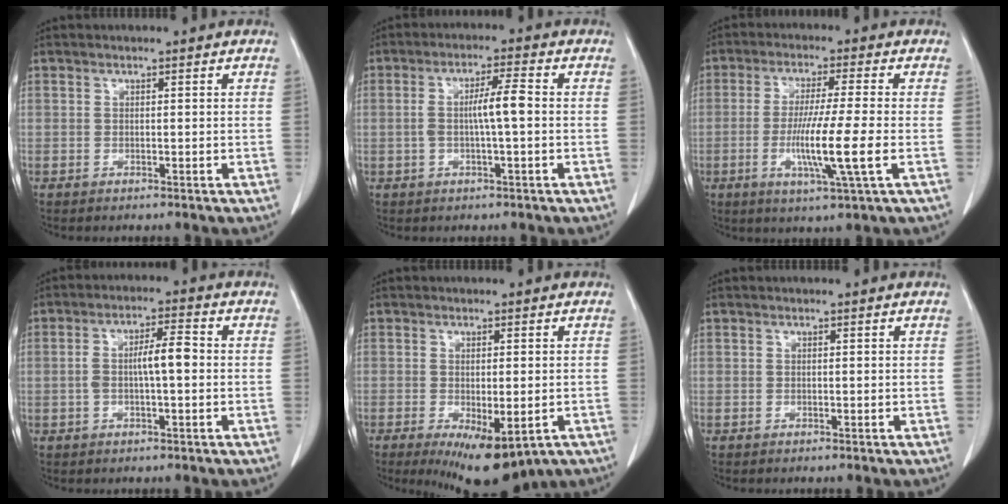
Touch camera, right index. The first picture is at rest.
{"total": 5.2, "force": [-0.2, 0.4, 5.2], "torque": [-0.097, 0.010, -0.003]}
{"total": 9.8, "force": [-2.2, -0.9, 9.5], "torque": [-0.179, -0.022, -0.043]}
{"total": 5.6, "force": [-0.2, 1.3, 5.4], "torque": [-0.104, 0.019, -0.004]}
{"total": 9.9, "force": [-5.3, 3.4, 7.7], "torque": [-0.101, -0.019, -0.071]}
{"total": 0.0}